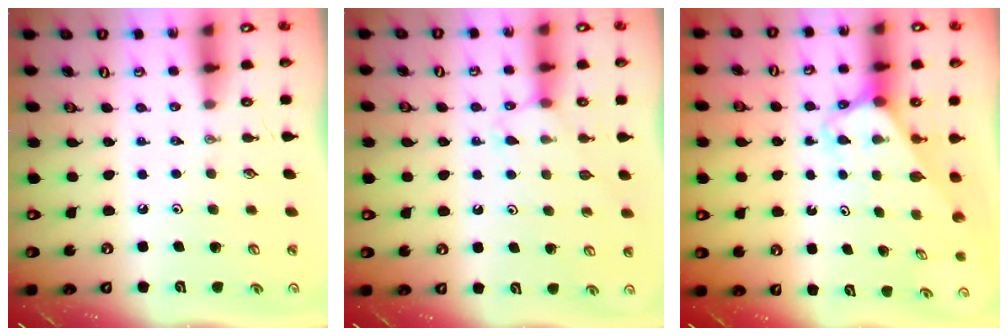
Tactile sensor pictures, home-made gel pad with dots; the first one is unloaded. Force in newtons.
{"total": 6.5, "press": 6.4, "slide": 0.9}
{"total": 2.8, "press": 2.8, "slide": 0.2}